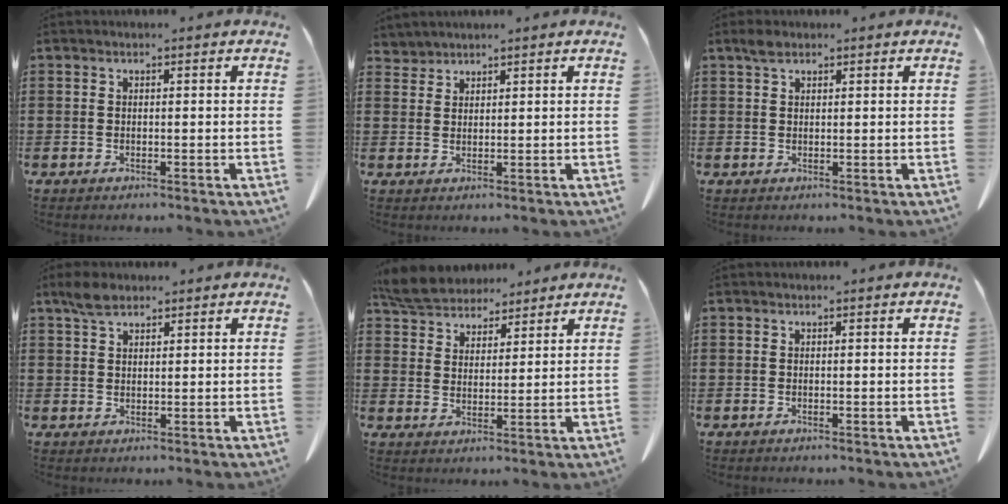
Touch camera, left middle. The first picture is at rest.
{"total": 1.8, "force": [1.8, 0.3, -0.1], "torque": [-0.004, 0.001, 0.036]}
{"total": 1.8, "force": [1.2, 1.0, 0.9], "torque": [-0.022, 0.003, 0.023]}
{"total": 3.2, "force": [2.4, 1.4, 1.6], "torque": [-0.038, 0.005, 0.046]}
{"total": 6.2, "force": [5.7, 2.0, 1.1], "torque": [-0.049, -0.015, 0.108]}
{"total": 0.0}